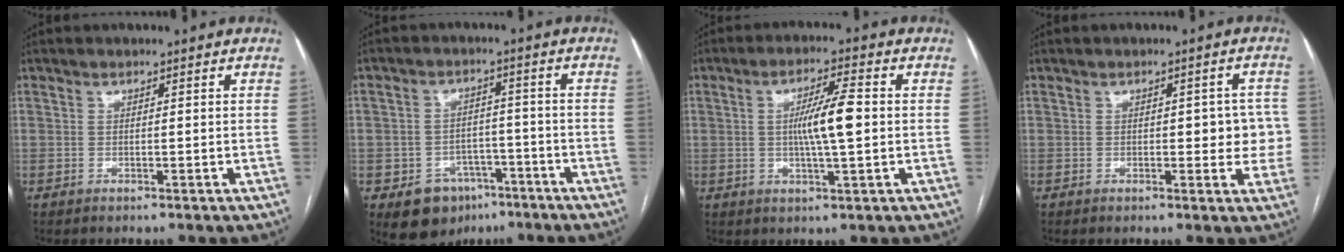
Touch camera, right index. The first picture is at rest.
{"total": 7.8, "force": [-4.2, 6.0, 2.6], "torque": [-0.039, 0.016, -0.055]}
{"total": 7.3, "force": [0.1, 0.5, 7.3], "torque": [-0.131, 0.003, -0.001]}
{"total": 5.5, "force": [-0.1, 2.7, 4.8], "torque": [-0.042, 0.018, 0.001]}